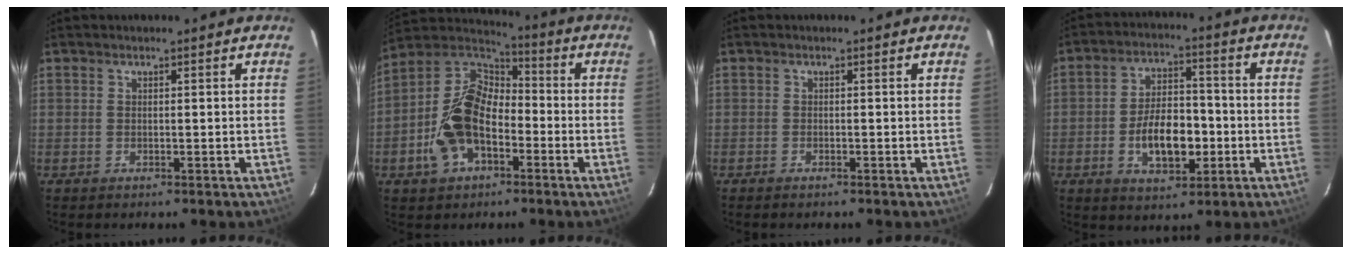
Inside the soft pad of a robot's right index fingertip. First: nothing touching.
{"total": 14.6, "force": [-4.7, 9.5, 10.1], "torque": [-0.216, 0.020, -0.089]}
{"total": 0.7, "force": [-0.7, 0.1, 0.2], "torque": [-0.003, -0.002, -0.012]}
{"total": 10.8, "force": [-2.9, 5.7, 8.7], "torque": [-0.164, 0.014, -0.039]}